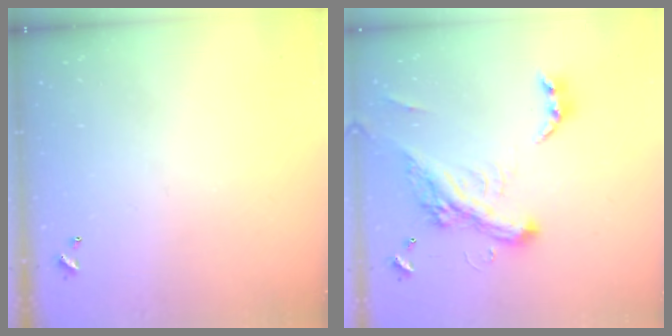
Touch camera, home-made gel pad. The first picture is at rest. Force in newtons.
{"total": 8.3, "press": 8.0, "slide": 1.9}